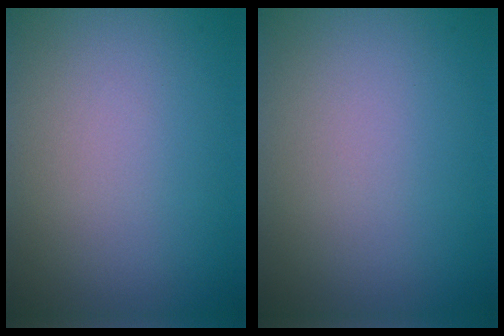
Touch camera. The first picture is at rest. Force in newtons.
{"total": 0.0}